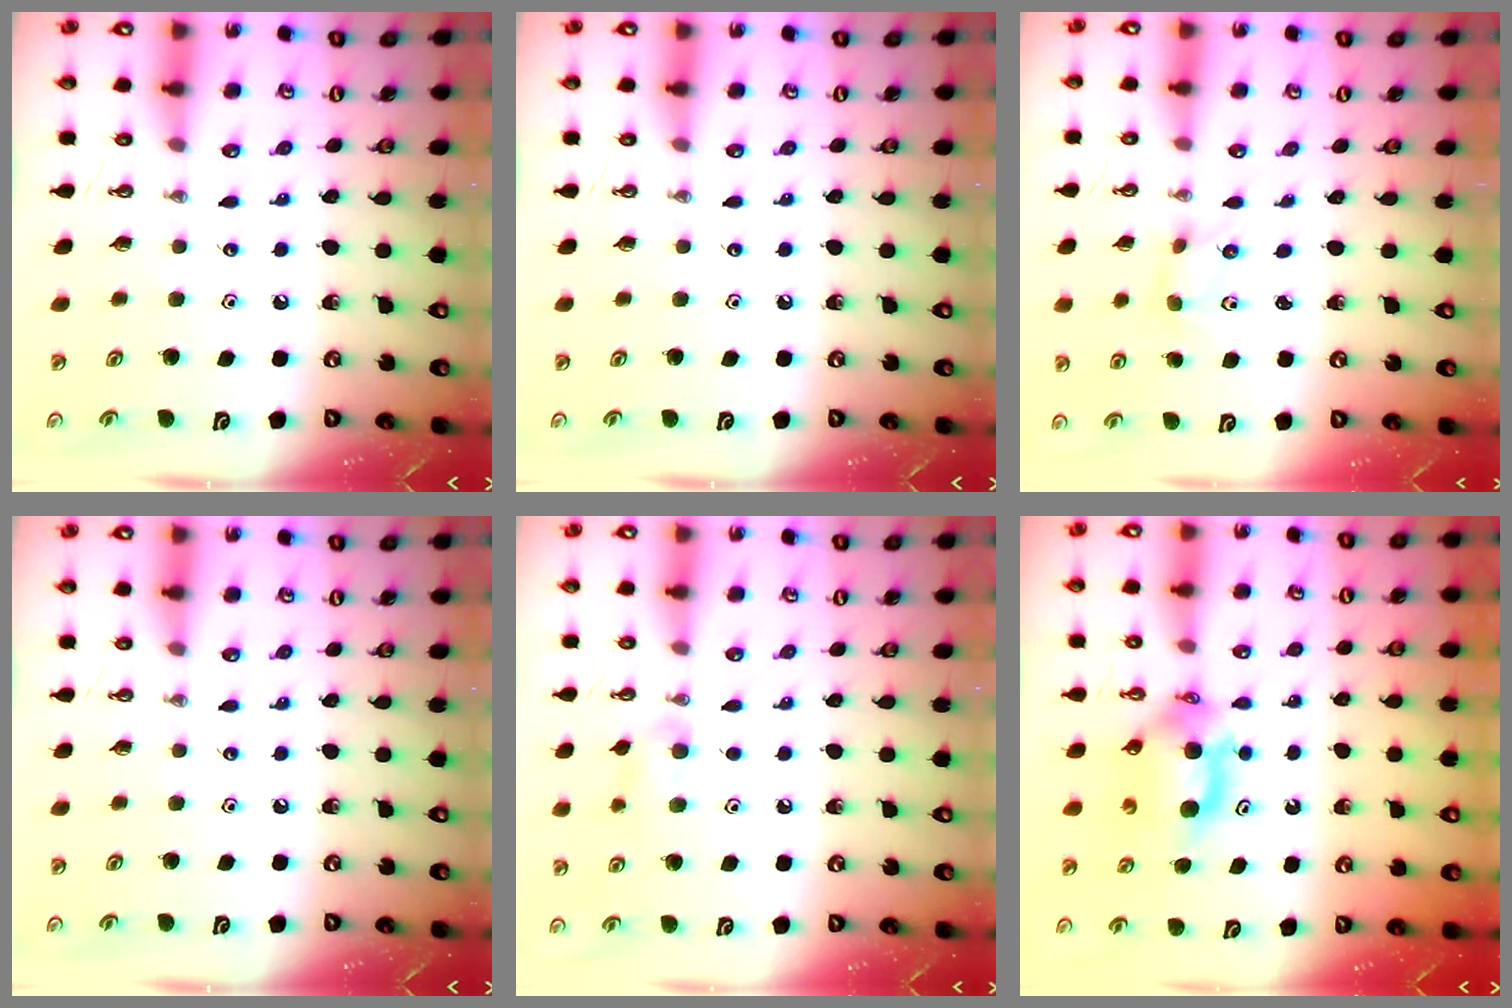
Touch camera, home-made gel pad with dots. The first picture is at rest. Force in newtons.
{"total": 0.0}
{"total": 2.3, "press": 2.0, "slide": 1.1}
{"total": 0.0}
{"total": 7.3, "press": 6.9, "slide": 2.3}
{"total": 5.8, "press": 5.4, "slide": 2.2}